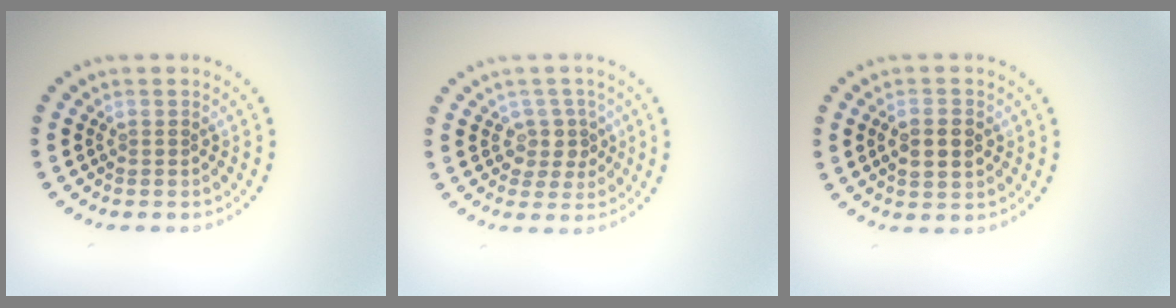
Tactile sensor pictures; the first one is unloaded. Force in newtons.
{"total": 2.2, "press": 1.9, "slide": 1.2}
{"total": 2.8, "press": 2.8, "slide": 0.2}